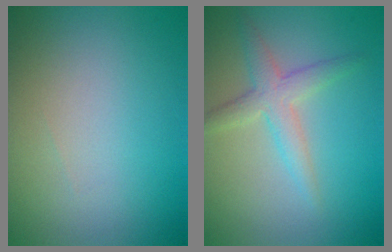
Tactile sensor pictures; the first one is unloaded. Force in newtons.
{"total": 2.9, "press": 2.9, "slide": 0.1}